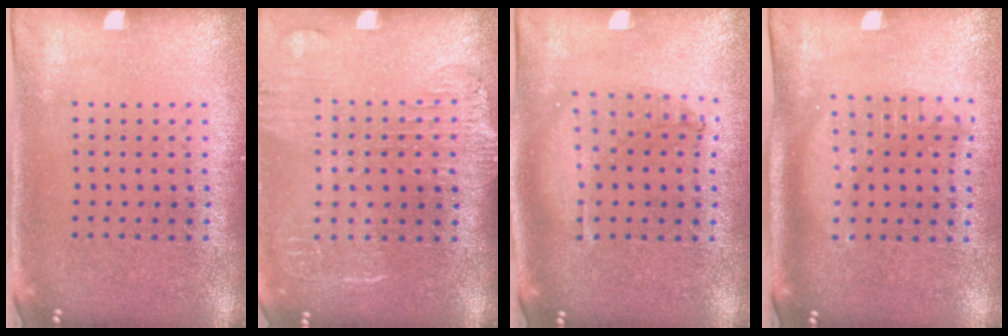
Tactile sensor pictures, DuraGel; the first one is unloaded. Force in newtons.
{"total": 1.8, "press": 1.6, "slide": 0.9}
{"total": 0.9, "press": 0.9, "slide": 0.2}
{"total": 1.7, "press": 1.5, "slide": 0.9}